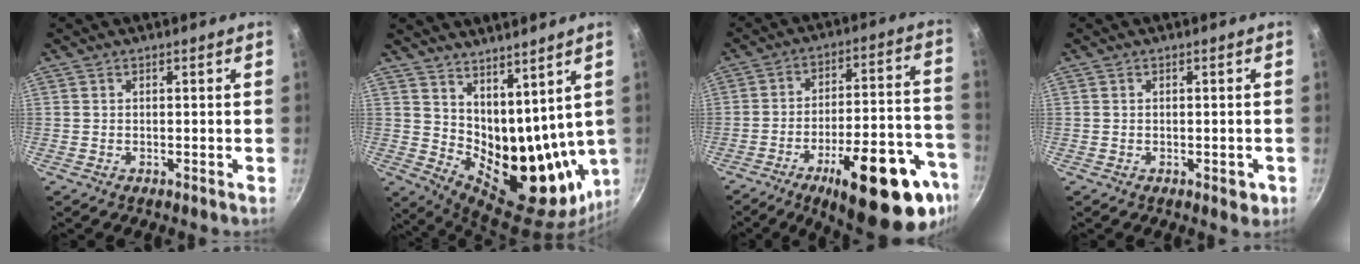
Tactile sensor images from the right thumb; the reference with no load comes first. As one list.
[{"total": 18.7, "force": [8.9, 10.0, 13.1], "torque": [-0.157, -0.063, 0.175]}, {"total": 26.3, "force": [-13.7, 8.9, 20.7], "torque": [-0.244, 0.068, -0.195]}, {"total": 2.6, "force": [-1.0, 1.4, 2.0], "torque": [-0.019, 0.003, -0.012]}]